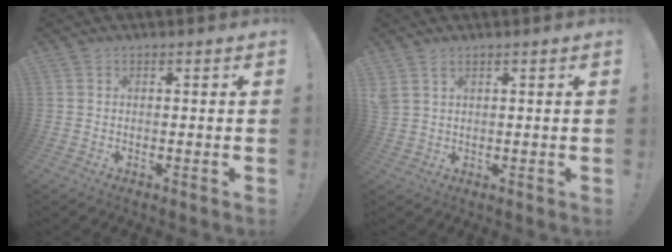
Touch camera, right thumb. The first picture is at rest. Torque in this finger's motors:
{"motor_torque": [0.10, 0.17, 1.02, 0.35, 0.12]}